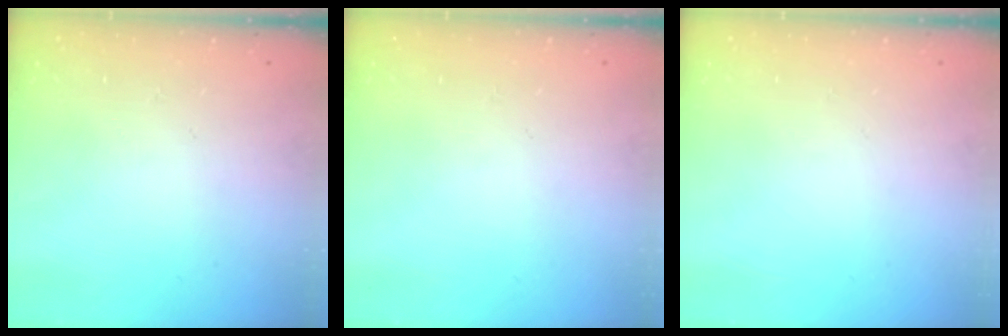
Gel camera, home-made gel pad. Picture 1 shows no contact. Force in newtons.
{"total": 0.0}
{"total": 0.0}